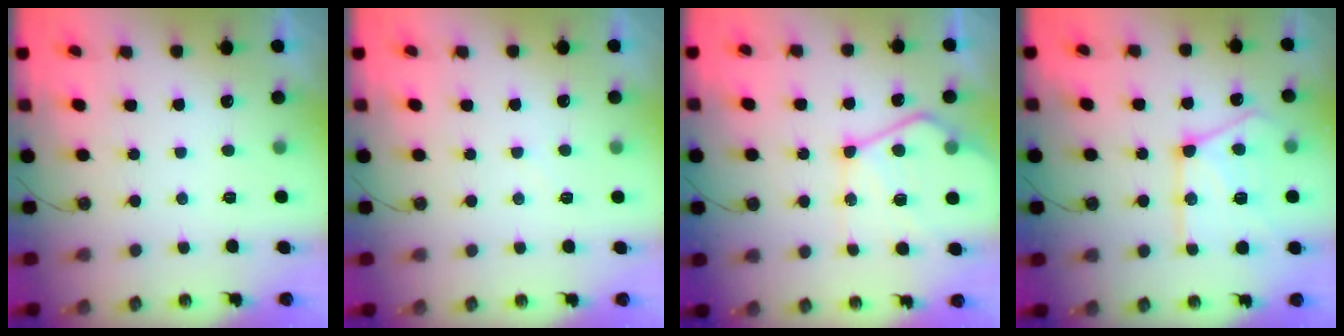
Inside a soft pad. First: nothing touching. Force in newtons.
{"total": 4.1, "press": 4.1, "slide": 0.6}
{"total": 15.7, "press": 15.6, "slide": 1.6}
{"total": 17.9, "press": 17.9, "slide": 1.3}